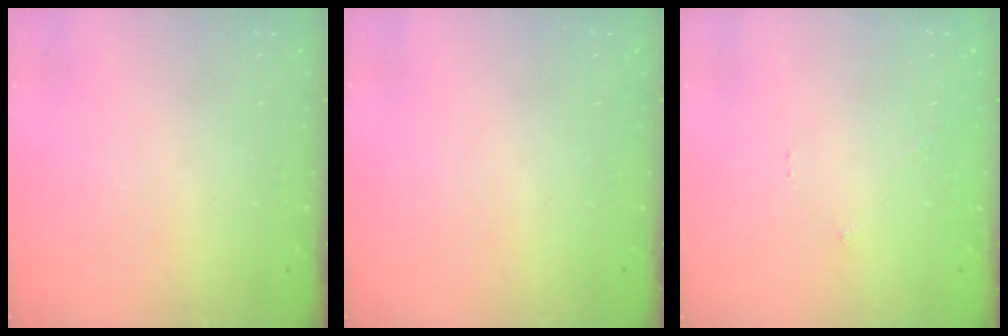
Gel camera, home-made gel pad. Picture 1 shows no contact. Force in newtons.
{"total": 0.0}
{"total": 0.0}